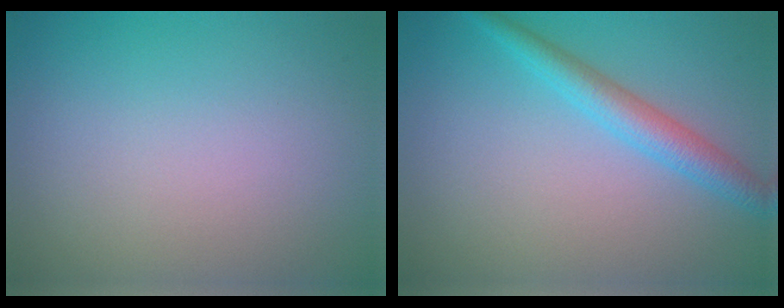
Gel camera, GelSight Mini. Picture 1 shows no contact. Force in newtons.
{"total": 3.0, "press": 3.0, "slide": 0.2}